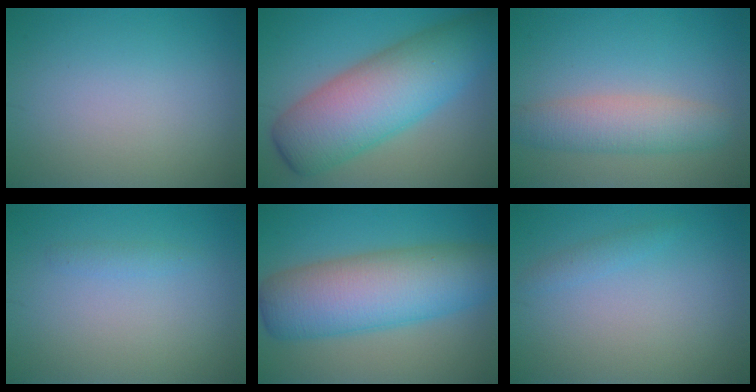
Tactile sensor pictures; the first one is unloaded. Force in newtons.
{"total": 10.5, "press": 10.5, "slide": 0.2}
{"total": 4.0, "press": 4.0, "slide": 0.1}
{"total": 0.8, "press": 0.8, "slide": 0.1}
{"total": 10.2, "press": 10.2, "slide": 0.3}
{"total": 1.0, "press": 1.0, "slide": 0.1}